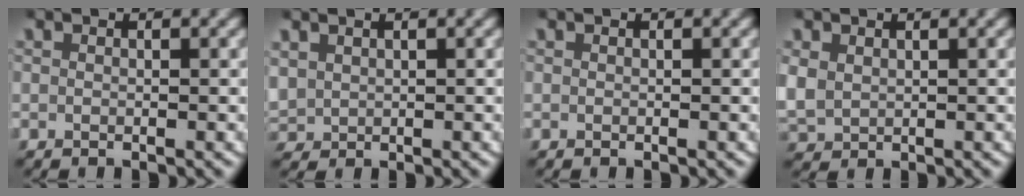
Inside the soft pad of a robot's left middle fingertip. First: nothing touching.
{"total": 2.5, "force": [1.0, 2.1, 0.9], "torque": [-0.033, 0.001, 0.025]}
{"total": 0.0}
{"total": 3.5, "force": [0.6, 3.2, 1.4], "torque": [-0.051, -0.007, 0.020]}